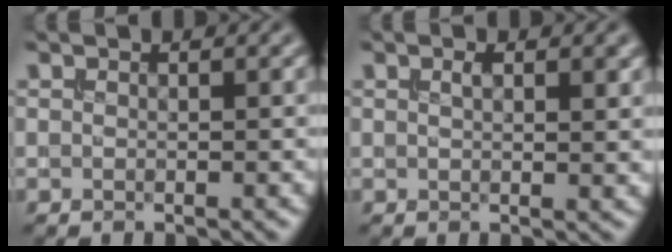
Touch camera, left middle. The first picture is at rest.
{"total": 2.0, "force": [0.7, 0.7, 1.7], "torque": [-0.026, -0.001, 0.014]}